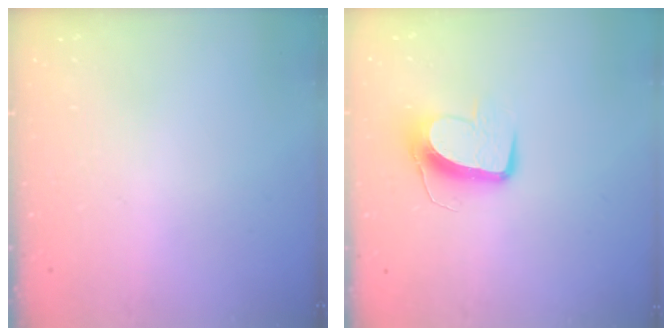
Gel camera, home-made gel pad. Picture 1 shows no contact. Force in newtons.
{"total": 10.5, "press": 10.5, "slide": 0.8}